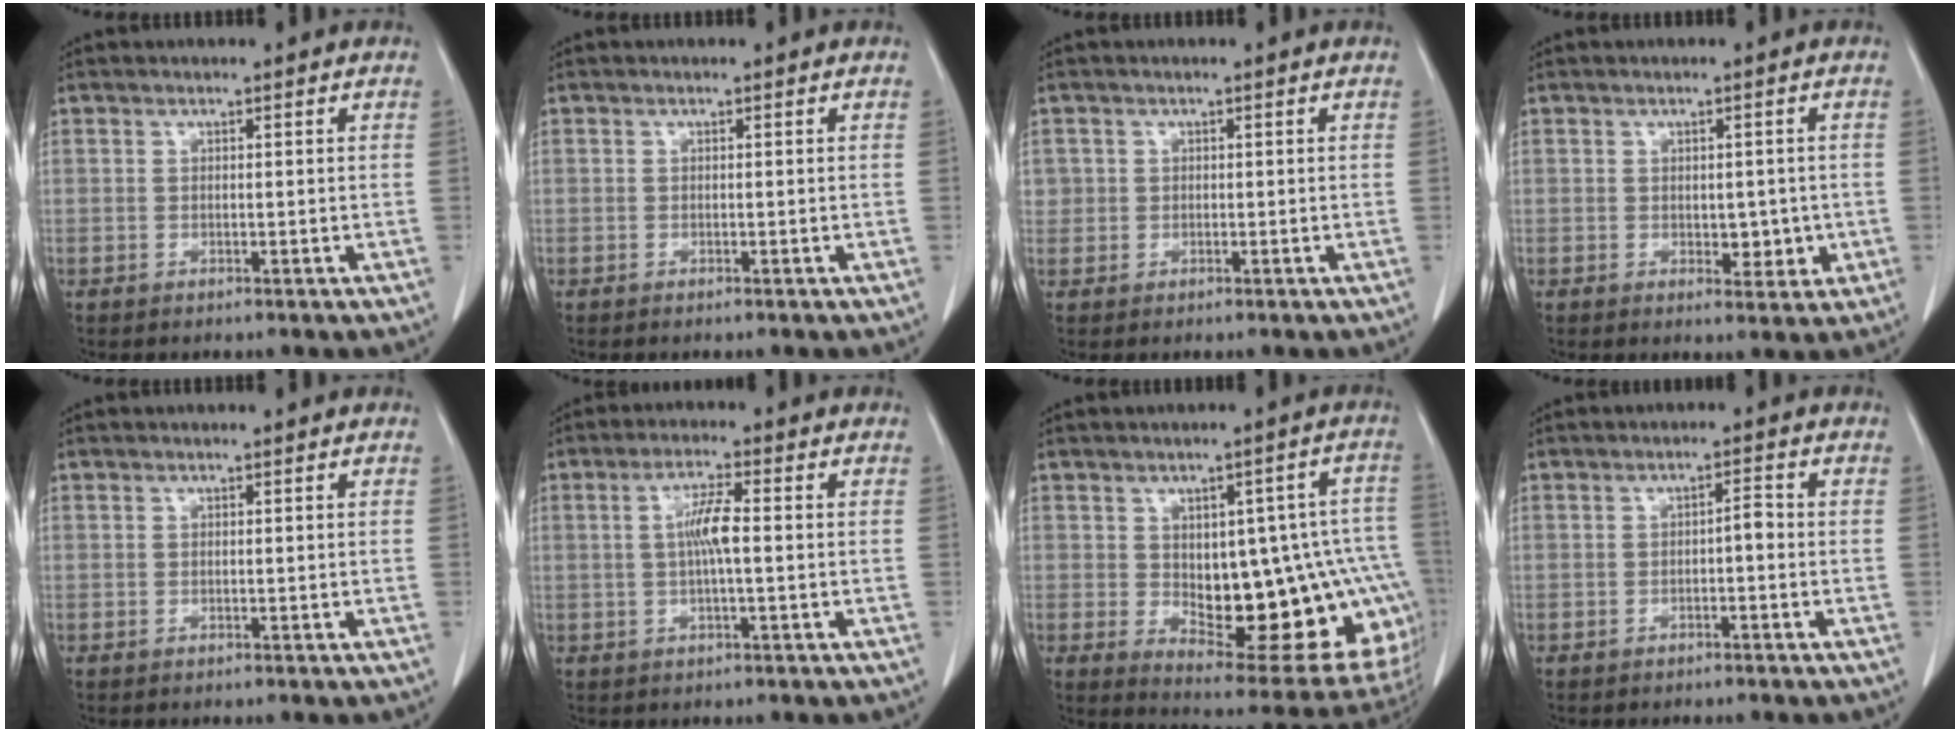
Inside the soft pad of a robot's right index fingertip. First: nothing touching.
{"total": 0.0}
{"total": 1.6, "force": [0.3, 1.6, 0.0], "torque": [0.017, 0.003, 0.002]}
{"total": 3.8, "force": [-0.5, 2.3, 3.1], "torque": [-0.030, 0.000, 0.002]}
{"total": 0.0}
{"total": 4.7, "force": [0.1, 0.4, 4.7], "torque": [-0.091, 0.005, 0.001]}
{"total": 22.2, "force": [-2.4, 8.6, 20.4], "torque": [-0.187, 0.024, 0.000]}
{"total": 1.8, "force": [-0.5, 0.5, 1.7], "torque": [-0.022, 0.005, -0.009]}